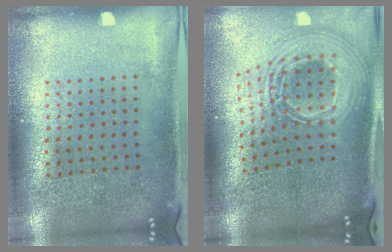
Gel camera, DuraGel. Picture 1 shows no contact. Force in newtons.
{"total": 2.8, "press": 1.9, "slide": 2.0}